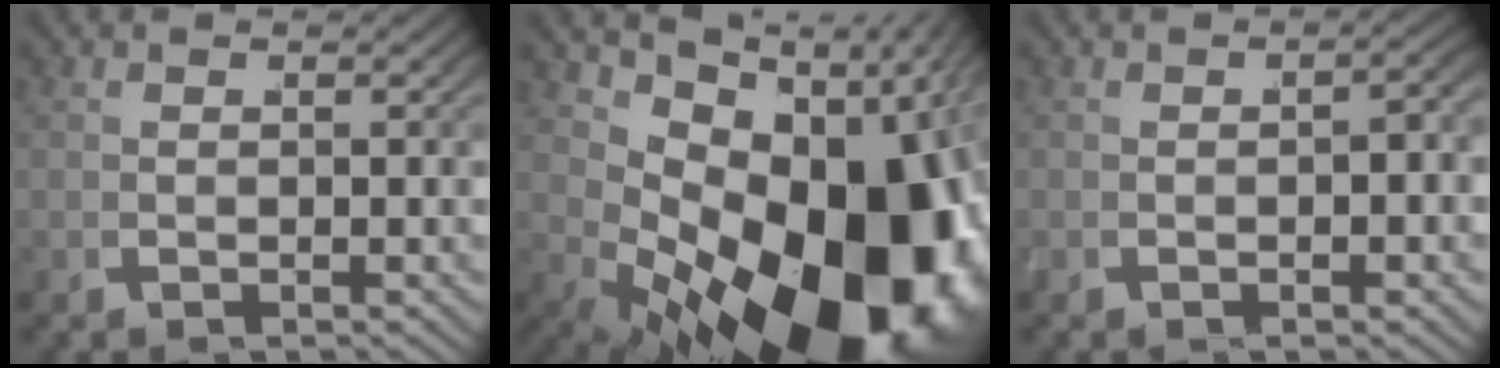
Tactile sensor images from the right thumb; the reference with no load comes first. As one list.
[{"total": 23.7, "force": [-1.9, 14.0, 19.1], "torque": [-0.295, -0.051, 0.007]}, {"total": 1.5, "force": [-0.5, 0.7, 1.3], "torque": [-0.017, 0.003, -0.011]}]